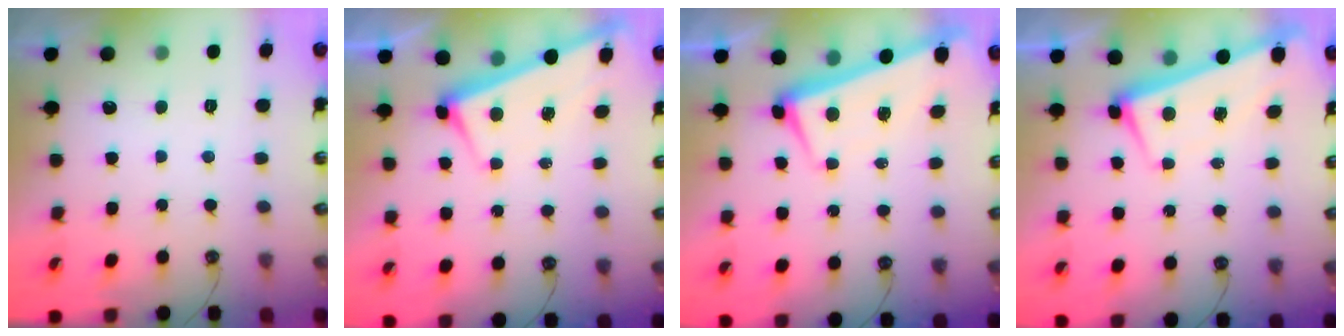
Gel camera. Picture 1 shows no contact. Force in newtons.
{"total": 2.7, "press": 2.7, "slide": 0.4}
{"total": 2.1, "press": 2.0, "slide": 0.7}
{"total": 1.5, "press": 0.5, "slide": 1.5}